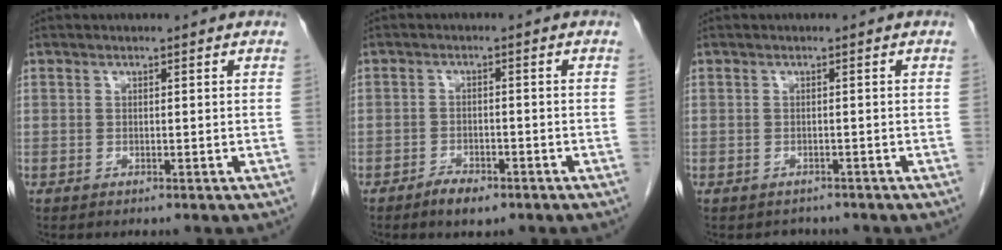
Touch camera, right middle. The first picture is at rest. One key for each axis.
{"total": 3.2, "fx": -2.3, "fy": 1.2, "fz": 1.8, "tx": -0.035, "ty": 0.000, "tz": -0.035}
{"total": 1.9, "fx": -1.7, "fy": 1.0, "fz": -0.2, "tx": -0.005, "ty": -0.001, "tz": -0.025}